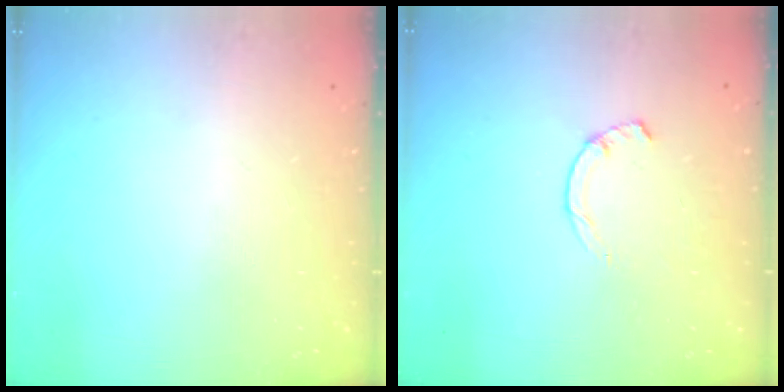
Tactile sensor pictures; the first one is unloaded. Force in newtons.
{"total": 1.9, "press": 1.9, "slide": 0.3}